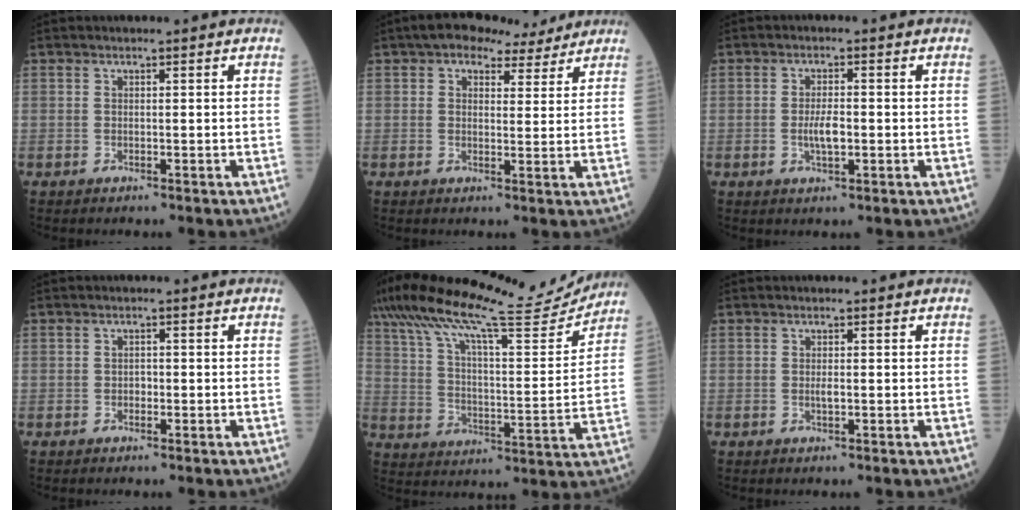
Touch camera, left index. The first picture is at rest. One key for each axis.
{"total": 6.9, "fx": 5.3, "fy": 3.3, "fz": 2.9, "tx": -0.039, "ty": 0.026, "tz": 0.073}
{"total": 3.3, "fx": -0.6, "fy": 1.0, "fz": 3.1, "tx": -0.063, "ty": 0.000, "tz": -0.010}
{"total": 0.8, "fx": -0.2, "fy": 0.6, "fz": 0.5, "tx": -0.006, "ty": 0.003, "tz": -0.007}
{"total": 21.3, "fx": 19.3, "fy": 1.4, "fz": 9.1, "tx": -0.171, "ty": -0.007, "tz": 0.290}
{"total": 0.8, "fx": -0.1, "fy": 0.2, "fz": 0.8, "tx": -0.017, "ty": -0.002, "tz": 0.000}